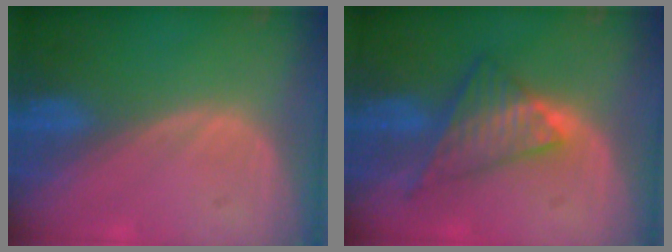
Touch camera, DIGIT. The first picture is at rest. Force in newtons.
{"total": 7.2, "press": 6.7, "slide": 2.7}